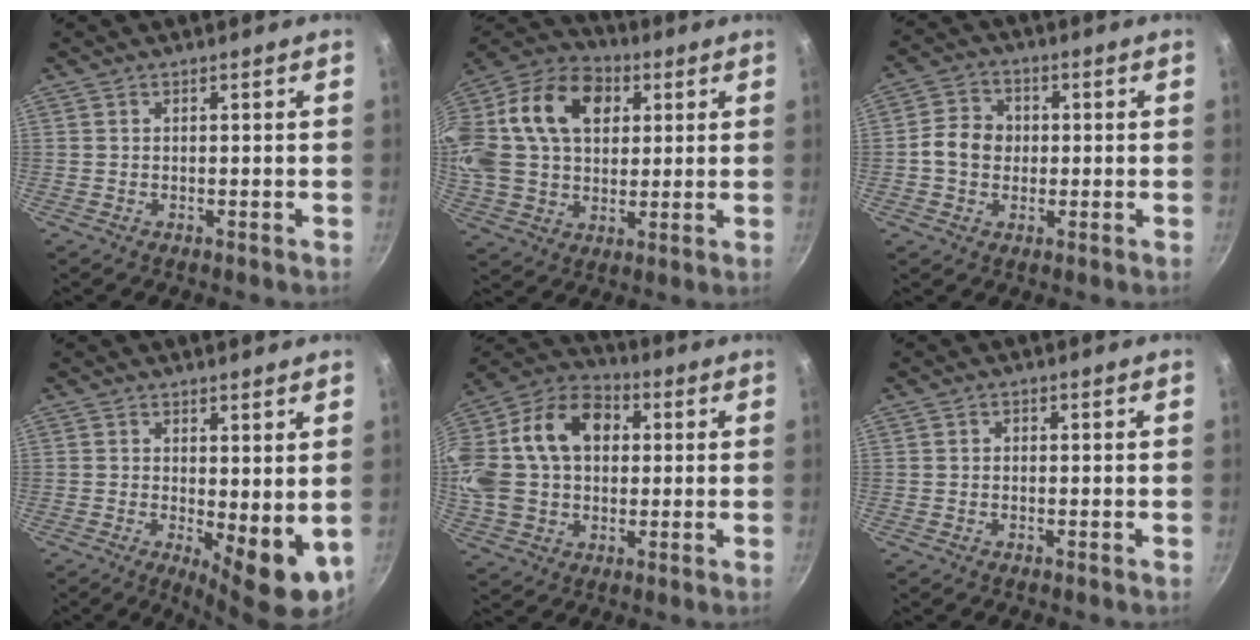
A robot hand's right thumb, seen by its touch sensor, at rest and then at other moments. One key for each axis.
{"total": 29.4, "fx": 8.5, "fy": 20.8, "fz": 19.0, "tx": -0.402, "ty": 0.036, "tz": 0.141}
{"total": 6.9, "fx": -0.2, "fy": 6.0, "fz": 3.6, "tx": -0.038, "ty": 0.011, "tz": -0.017}
{"total": 8.3, "fx": 0.0, "fy": 3.2, "fz": 7.6, "tx": -0.089, "ty": -0.010, "tz": 0.011}
{"total": 24.6, "fx": 3.8, "fy": 17.8, "fz": 16.6, "tx": -0.330, "ty": 0.045, "tz": 0.056}
{"total": 0.8, "fx": -0.1, "fy": 0.7, "fz": 0.4, "tx": -0.005, "ty": 0.005, "tz": -0.002}